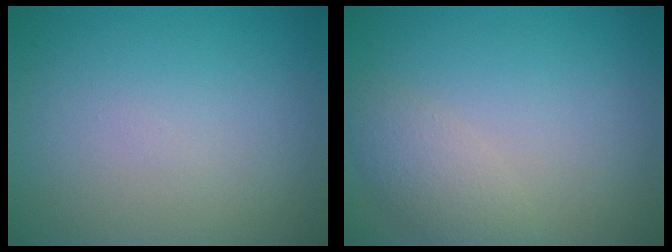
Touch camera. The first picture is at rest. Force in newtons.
{"total": 2.4, "press": 2.4, "slide": 0.2}